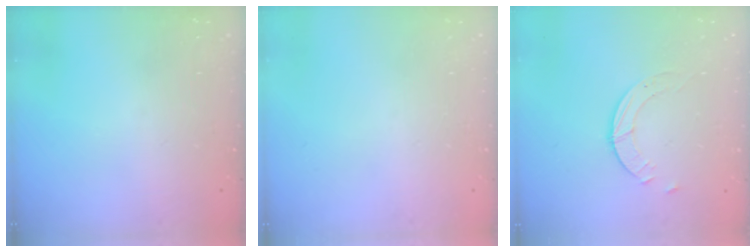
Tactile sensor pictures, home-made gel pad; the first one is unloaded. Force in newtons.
{"total": 0.0}
{"total": 1.8, "press": 1.8, "slide": 0.2}